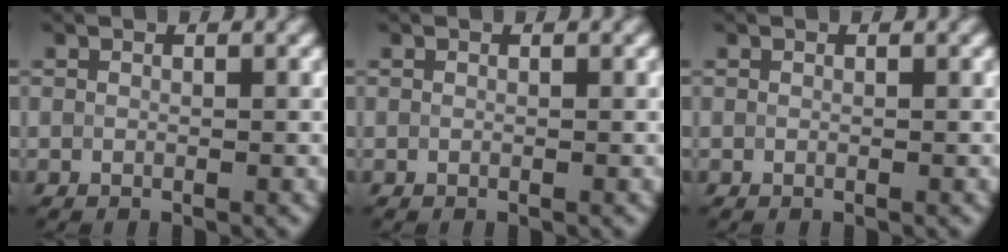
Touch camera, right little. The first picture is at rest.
{"total": 0.0}
{"total": 0.0}